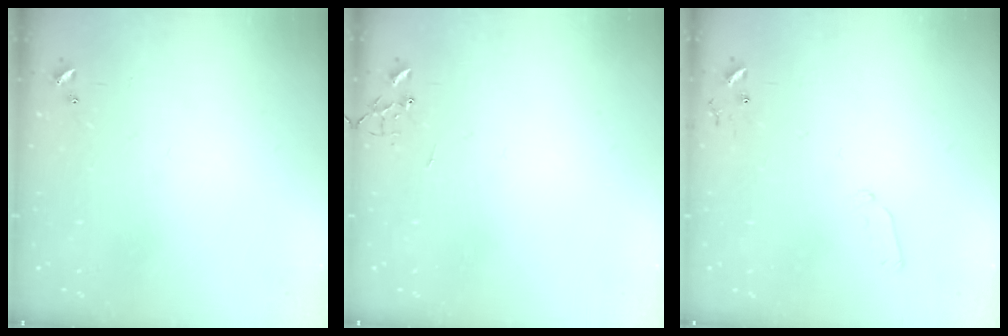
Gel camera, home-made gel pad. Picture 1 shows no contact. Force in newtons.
{"total": 0.0}
{"total": 6.0, "press": 5.9, "slide": 1.0}